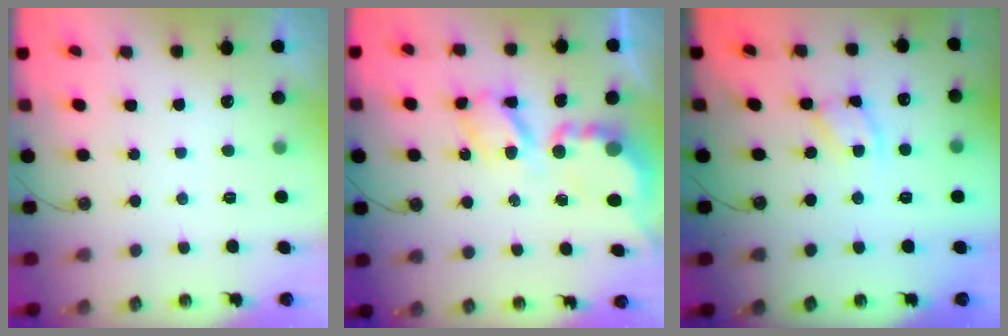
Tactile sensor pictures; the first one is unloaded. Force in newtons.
{"total": 9.0, "press": 9.0, "slide": 0.6}
{"total": 5.7, "press": 5.7, "slide": 0.3}